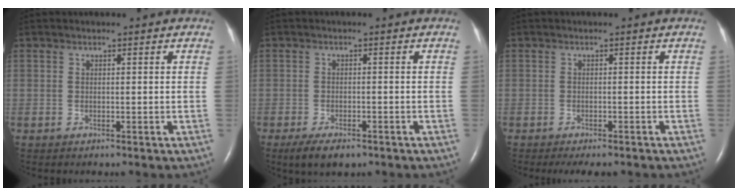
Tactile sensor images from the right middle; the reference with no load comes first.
{"total": 4.7, "force": [-3.2, 1.7, 3.0], "torque": [-0.057, -0.008, -0.047]}
{"total": 4.7, "force": [-3.8, 1.4, 2.3], "torque": [-0.025, -0.008, -0.048]}